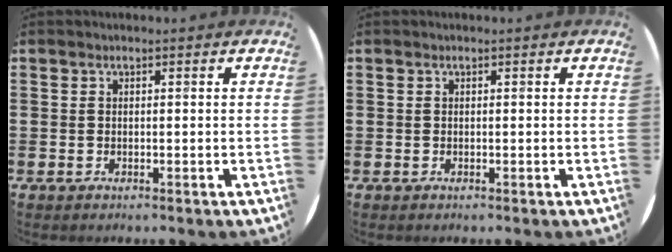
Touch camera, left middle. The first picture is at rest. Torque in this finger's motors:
{"motor_torque": [-0.01, 0.00, 0.00, 0.00]}